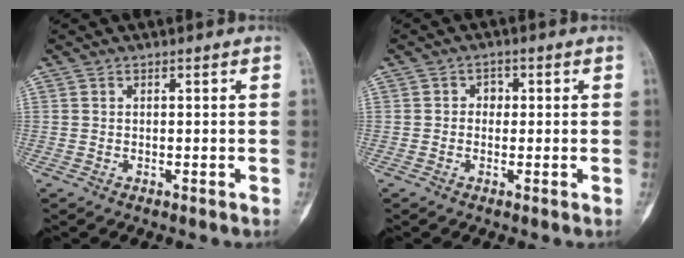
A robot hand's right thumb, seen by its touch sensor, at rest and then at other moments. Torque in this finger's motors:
{"motor_torque": [-0.25, 0.12, 0.23, -0.03, -0.03]}